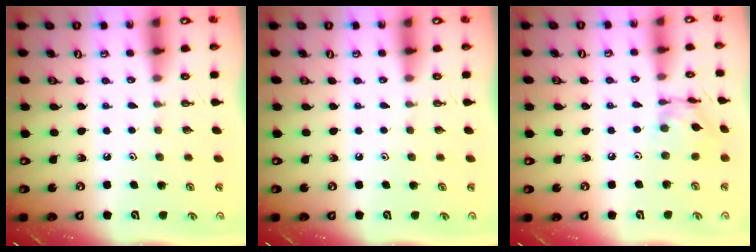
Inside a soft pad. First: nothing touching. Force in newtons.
{"total": 0.0}
{"total": 9.8, "press": 9.7, "slide": 0.8}